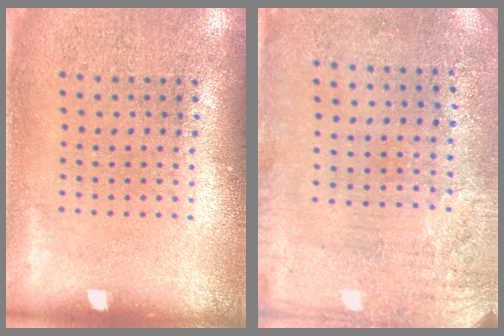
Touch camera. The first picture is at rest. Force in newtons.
{"total": 3.3, "press": 2.6, "slide": 2.0}